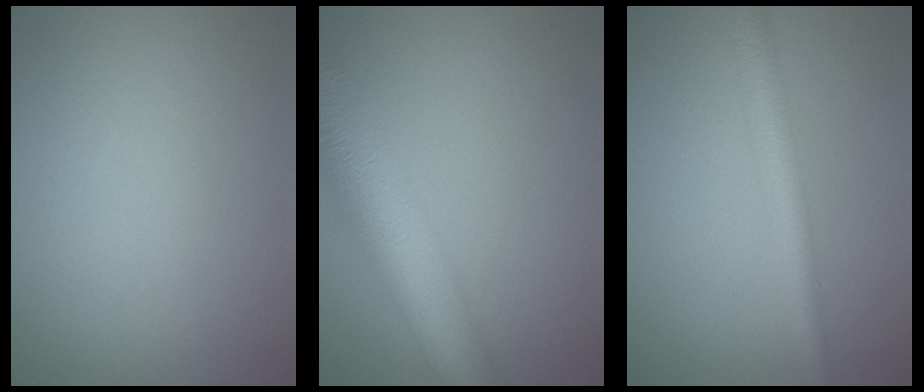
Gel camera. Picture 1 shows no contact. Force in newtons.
{"total": 10.2, "press": 10.2, "slide": 0.5}
{"total": 3.4, "press": 3.4, "slide": 0.0}